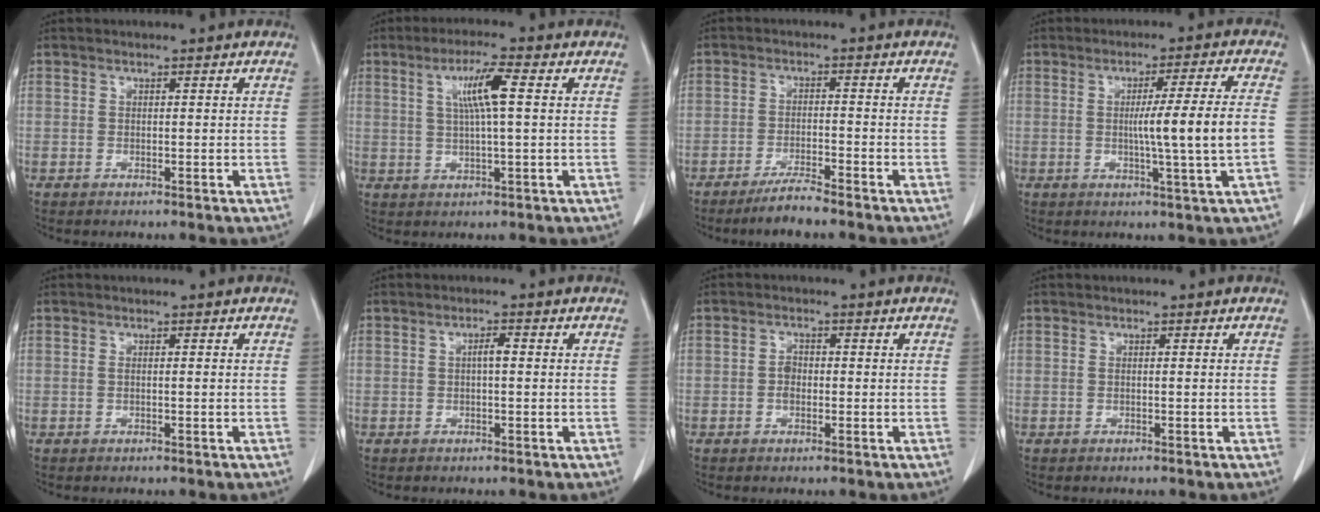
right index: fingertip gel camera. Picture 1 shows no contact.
{"total": 6.3, "force": [1.6, -0.1, 6.1], "torque": [-0.112, 0.004, 0.029]}
{"total": 4.2, "force": [-3.6, 0.1, 2.2], "torque": [-0.042, -0.009, -0.068]}
{"total": 9.1, "force": [-0.8, -1.6, 8.9], "torque": [-0.137, -0.006, -0.009]}
{"total": 0.5, "force": [0.0, 0.0, 0.5], "torque": [-0.007, 0.002, 0.004]}
{"total": 1.6, "force": [0.1, 0.3, 1.6], "torque": [-0.028, 0.005, 0.001]}
{"total": 1.7, "force": [-0.3, 1.2, 1.2], "torque": [-0.017, 0.006, -0.004]}
{"total": 0.0}